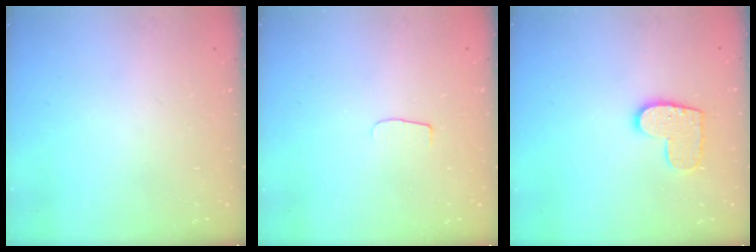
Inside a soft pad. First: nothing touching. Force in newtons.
{"total": 4.5, "press": 4.4, "slide": 0.5}
{"total": 10.2, "press": 10.1, "slide": 0.5}